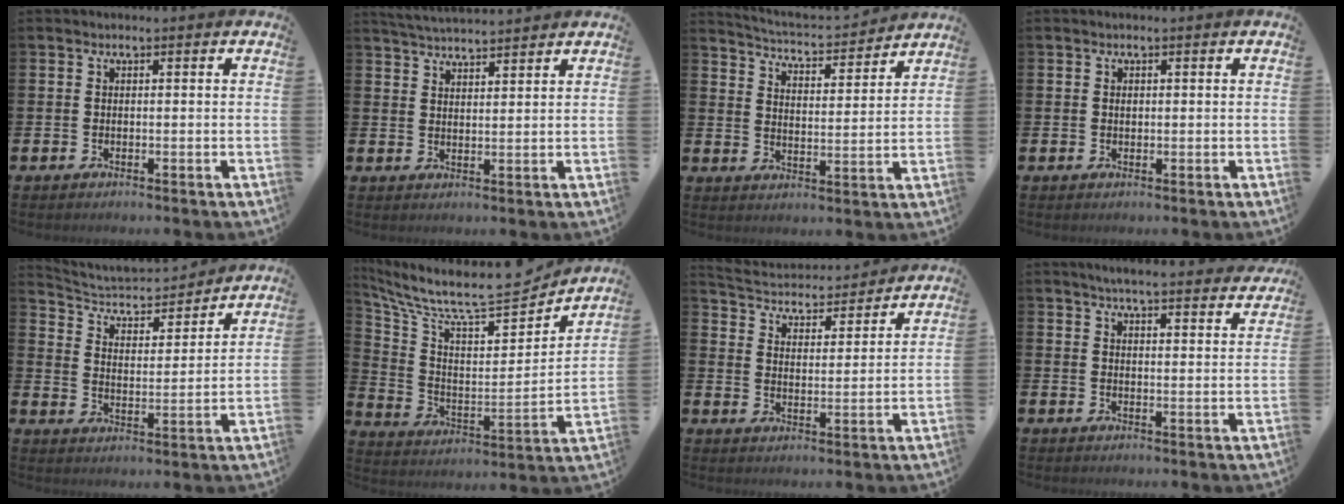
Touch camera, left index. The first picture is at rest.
{"total": 3.9, "force": [3.9, 0.1, 0.1], "torque": [-0.013, -0.020, 0.071]}
{"total": 4.5, "force": [4.5, 0.5, 0.3], "torque": [-0.035, -0.039, 0.075]}
{"total": 0.6, "force": [0.2, 0.4, 0.4], "torque": [0.000, 0.000, 0.002]}
{"total": 5.7, "force": [5.4, 1.5, 1.0], "torque": [-0.050, -0.049, 0.088]}
{"total": 9.3, "force": [8.4, 1.6, 3.8], "torque": [-0.119, -0.072, 0.135]}
{"total": 4.3, "force": [4.0, 1.3, 0.3], "torque": [-0.036, -0.036, 0.065]}
{"total": 4.9, "force": [4.8, -0.1, 1.2], "torque": [-0.024, -0.031, 0.082]}